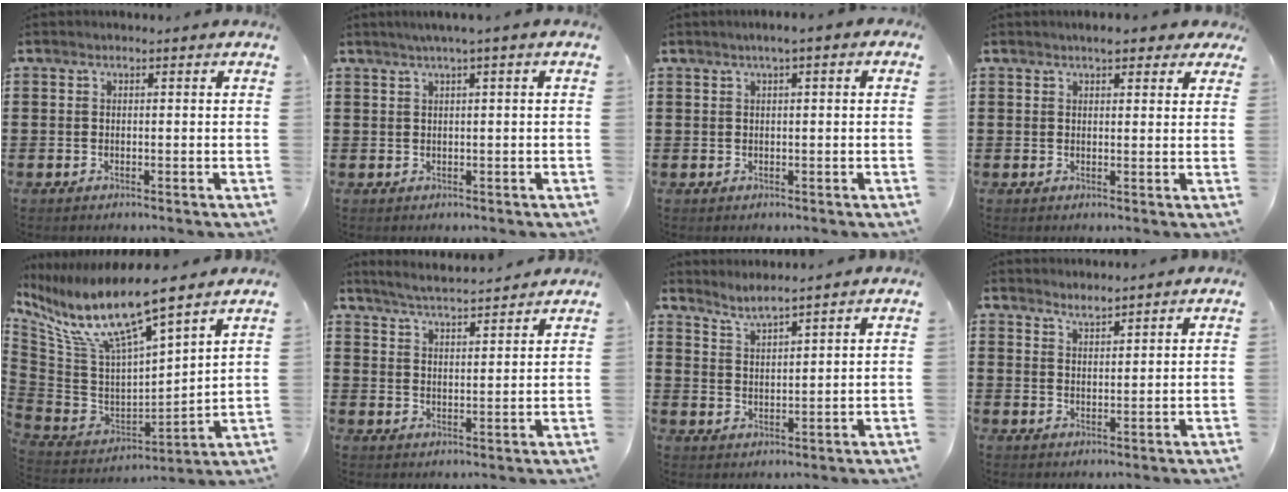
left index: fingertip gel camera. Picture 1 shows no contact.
{"total": 1.5, "force": [0.5, -0.3, 1.3], "torque": [-0.022, -0.003, 0.009]}
{"total": 1.3, "force": [0.2, 0.2, 1.3], "torque": [-0.023, -0.001, 0.003]}
{"total": 3.4, "force": [2.7, 1.0, 1.9], "torque": [-0.035, 0.003, 0.047]}
{"total": 11.6, "force": [8.1, 1.7, 8.2], "torque": [-0.193, -0.059, 0.136]}
{"total": 4.2, "force": [4.1, -0.2, 0.9], "torque": [-0.033, -0.021, 0.071]}
{"total": 3.2, "force": [3.1, -0.6, 0.6], "torque": [-0.022, -0.013, 0.056]}
{"total": 2.3, "force": [2.3, 0.0, -0.1], "torque": [-0.004, -0.005, 0.045]}